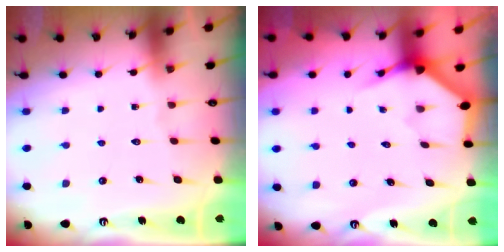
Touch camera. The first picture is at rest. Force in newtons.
{"total": 3.5, "press": 3.5, "slide": 0.3}